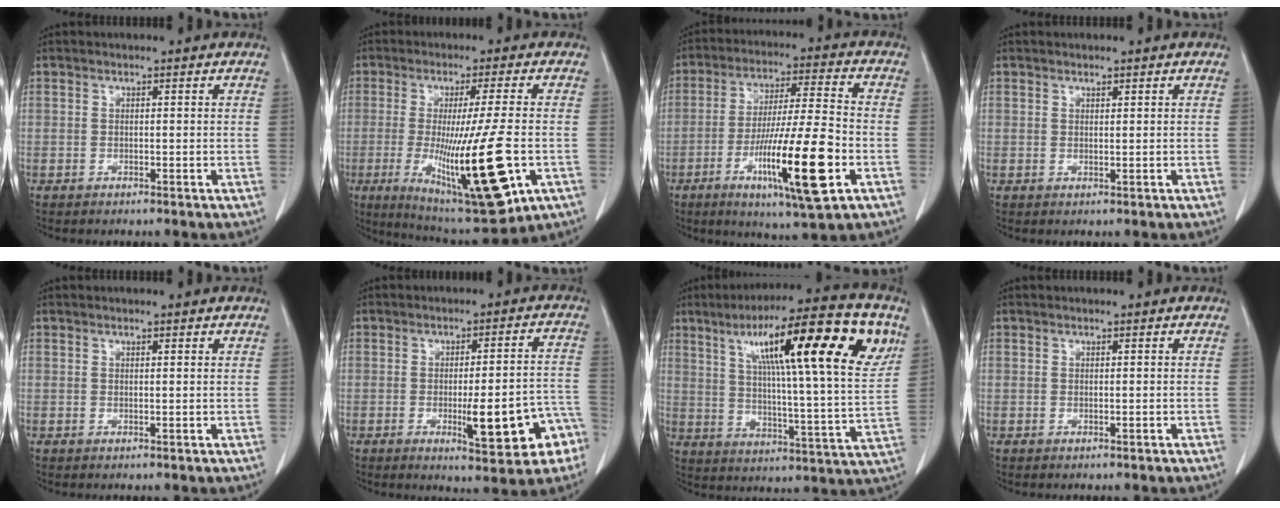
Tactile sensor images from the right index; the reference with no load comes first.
{"total": 18.6, "force": [-4.6, 1.3, 17.9], "torque": [-0.302, -0.045, -0.062]}
{"total": 16.8, "force": [-6.0, 0.7, 15.7], "torque": [-0.281, -0.022, -0.099]}
{"total": 0.6, "force": [0.5, 0.1, 0.3], "torque": [-0.006, -0.005, 0.009]}
{"total": 0.7, "force": [0.6, 0.0, 0.4], "torque": [-0.008, -0.005, 0.009]}
{"total": 12.4, "force": [-4.6, 2.3, 11.3], "torque": [-0.133, 0.013, -0.051]}
{"total": 24.3, "force": [10.5, 2.7, 21.8], "torque": [-0.334, 0.027, 0.154]}
{"total": 0.0}